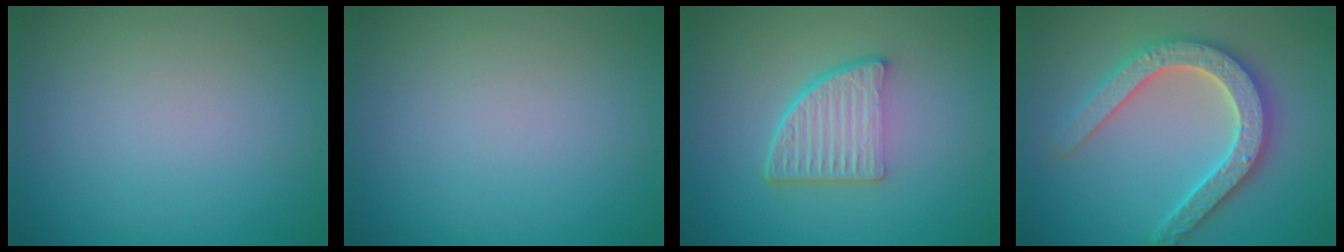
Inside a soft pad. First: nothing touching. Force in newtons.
{"total": 0.0}
{"total": 5.5, "press": 3.7, "slide": 4.1}
{"total": 5.3, "press": 5.2, "slide": 1.0}